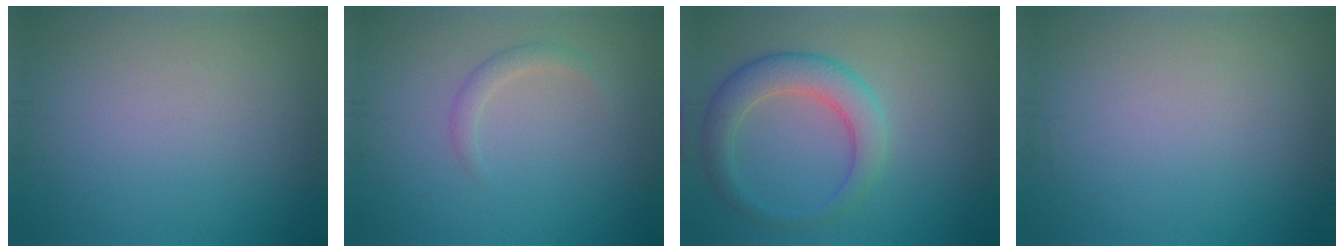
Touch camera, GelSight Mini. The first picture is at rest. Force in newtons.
{"total": 1.4, "press": 1.4, "slide": 0.1}
{"total": 4.3, "press": 4.3, "slide": 0.2}
{"total": 0.0}